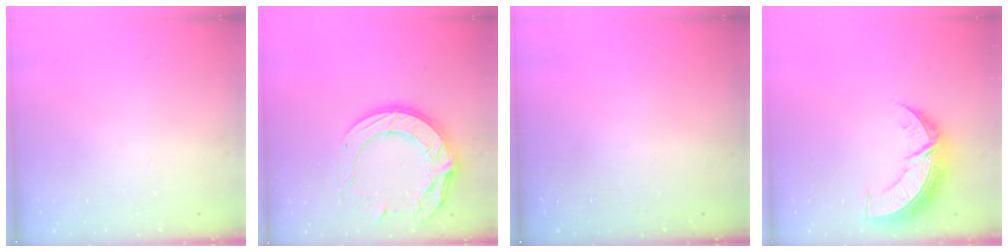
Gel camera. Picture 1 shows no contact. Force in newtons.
{"total": 18.1, "press": 18.1, "slide": 1.3}
{"total": 0.0}
{"total": 10.7, "press": 10.6, "slide": 0.8}